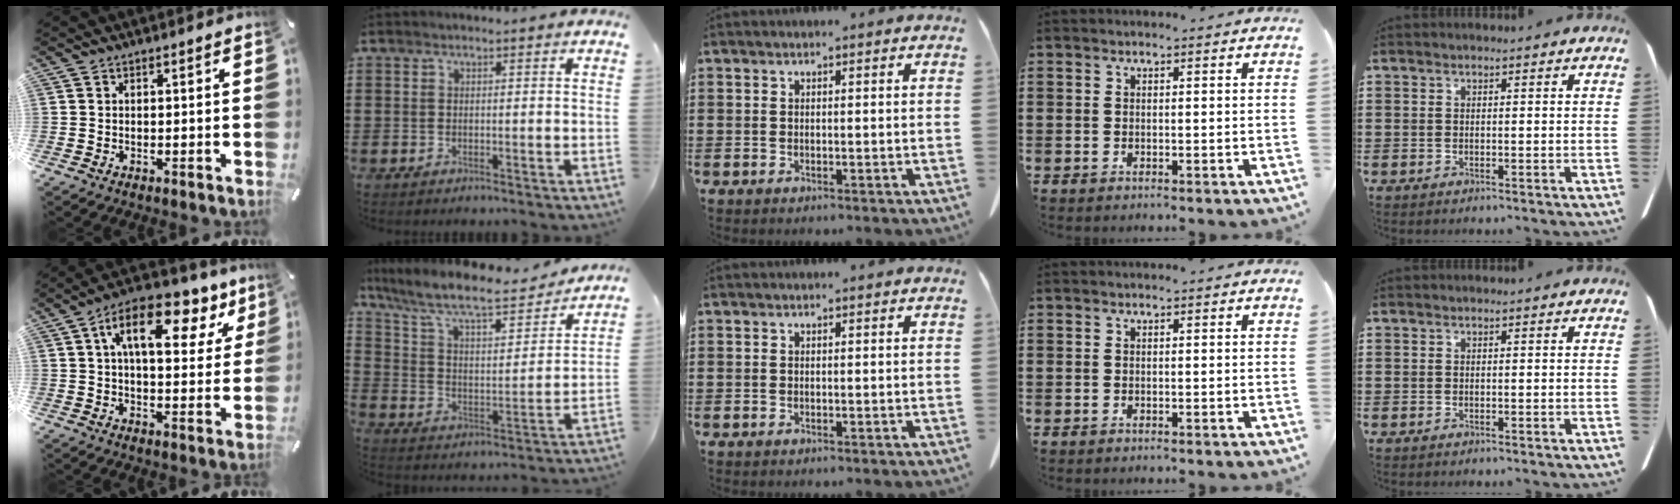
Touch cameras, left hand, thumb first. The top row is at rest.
{"thumb": {"total": 15.5, "force": [7.3, 7.5, 11.4], "torque": [-0.178, -0.025, 0.118]}, "index": {"total": 9.6, "force": [8.2, 1.2, 4.8], "torque": [-0.127, -0.048, 0.136]}}